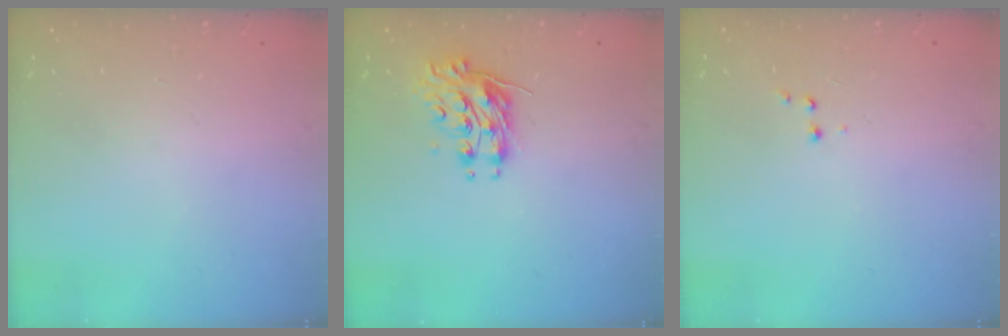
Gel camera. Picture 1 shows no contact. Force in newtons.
{"total": 10.4, "press": 10.4, "slide": 0.5}
{"total": 2.6, "press": 2.5, "slide": 0.6}